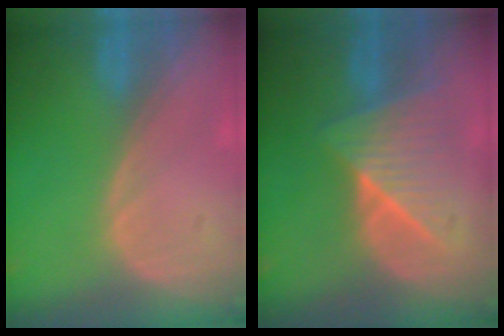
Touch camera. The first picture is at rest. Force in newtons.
{"total": 7.0, "press": 7.0, "slide": 0.2}